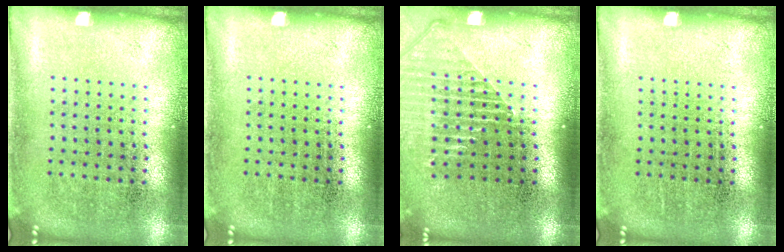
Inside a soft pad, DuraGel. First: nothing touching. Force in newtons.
{"total": 0.0}
{"total": 1.4, "press": 1.3, "slide": 0.5}
{"total": 0.0}